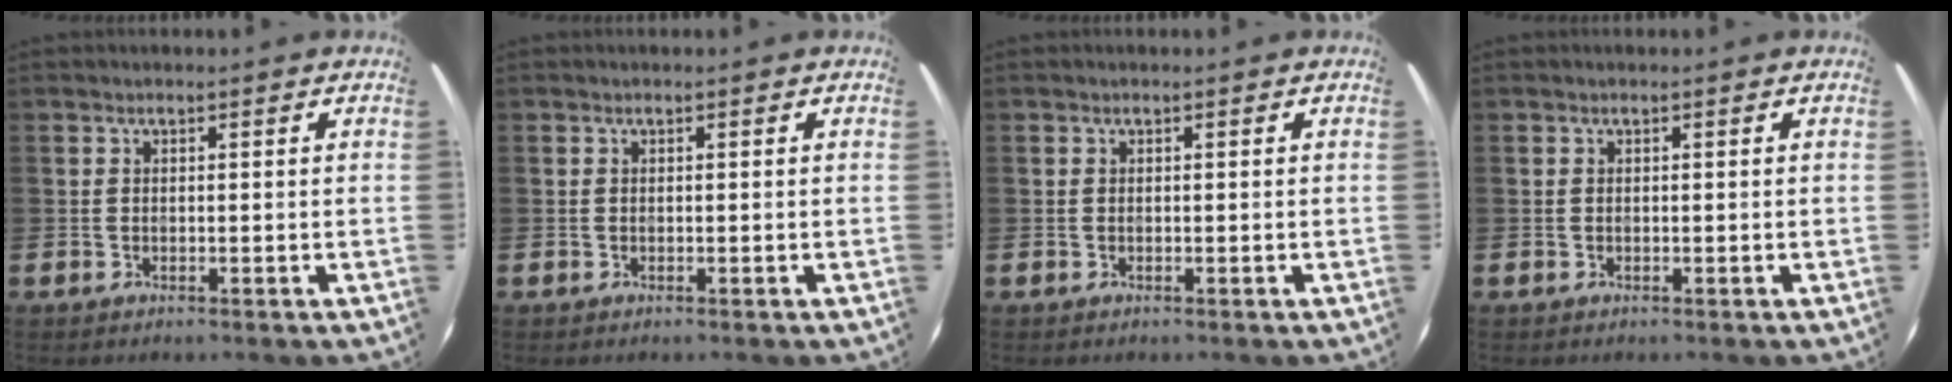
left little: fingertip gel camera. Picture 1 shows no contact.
{"total": 0.0}
{"total": 0.0}
{"total": 0.0}